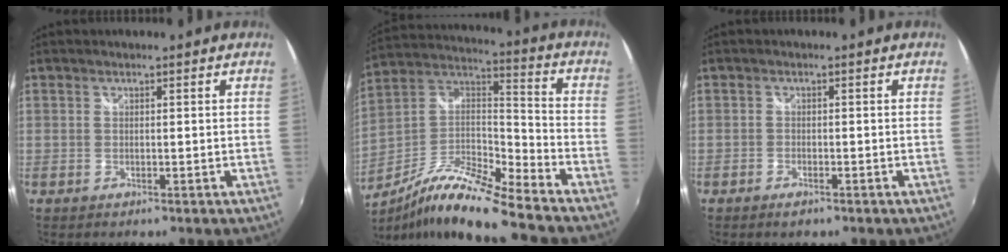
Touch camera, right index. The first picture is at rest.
{"total": 17.0, "force": [-12.8, 1.1, 11.1], "torque": [-0.205, -0.020, -0.245]}
{"total": 1.9, "force": [-1.4, 0.9, 0.9], "torque": [-0.025, -0.002, -0.028]}